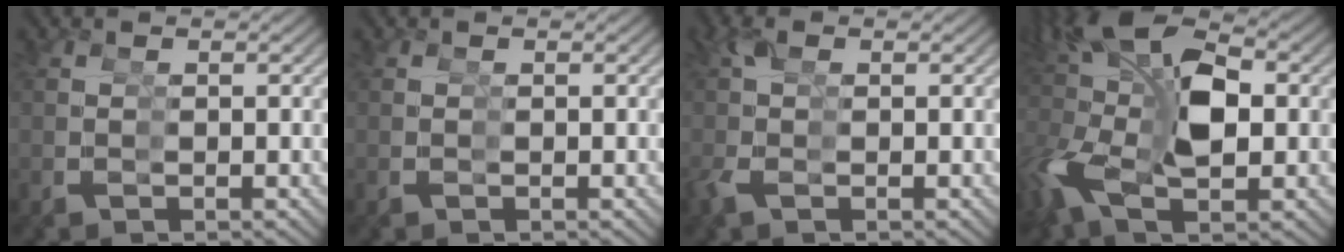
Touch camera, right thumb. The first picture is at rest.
{"total": 0.0}
{"total": 1.2, "force": [-0.3, 1.0, 0.6], "torque": [-0.026, -0.007, -0.003]}
{"total": 12.2, "force": [-1.9, 7.2, 9.7], "torque": [-0.179, -0.022, -0.027]}